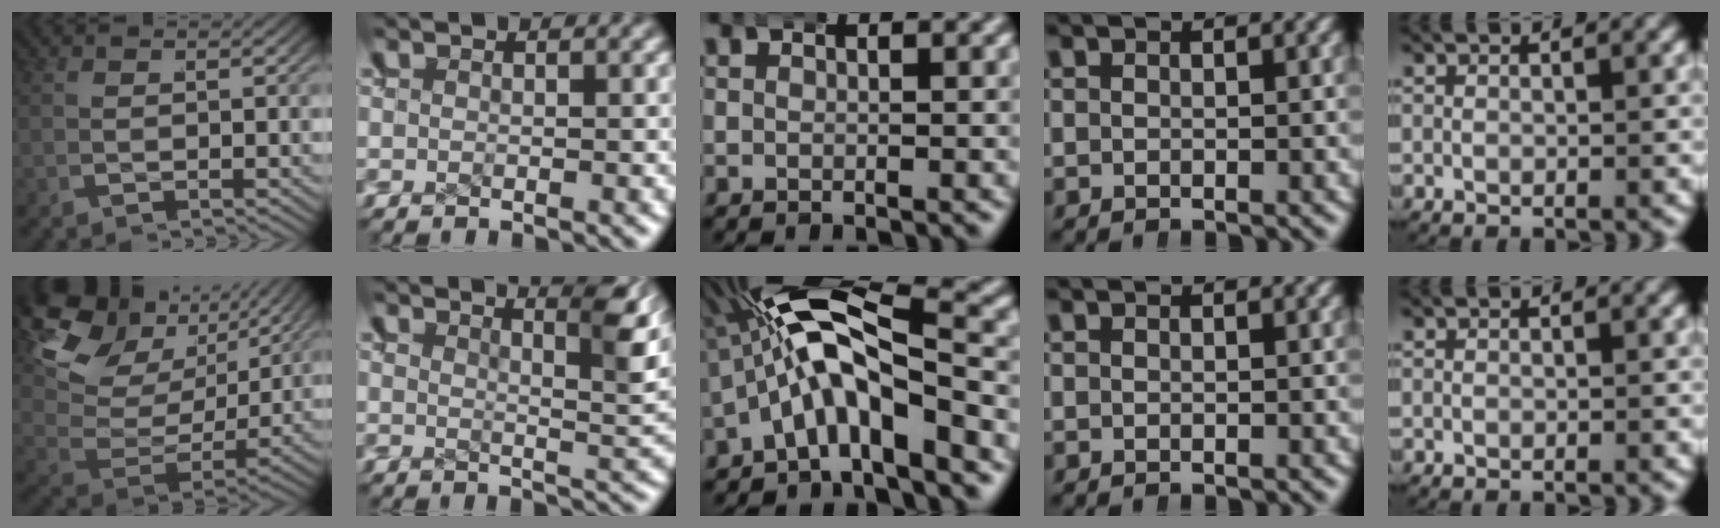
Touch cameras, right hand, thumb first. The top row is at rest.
{"thumb": {"total": 9.1, "force": [3.5, 5.5, 6.3], "torque": [-0.129, -0.006, 0.049]}, "index": {"total": 4.8, "force": [3.3, 0.0, 3.5], "torque": [-0.021, 0.000, 0.054]}, "middle": {"total": 10.2, "force": [0.6, 5.1, 8.9], "torque": [-0.173, -0.009, 0.004]}}